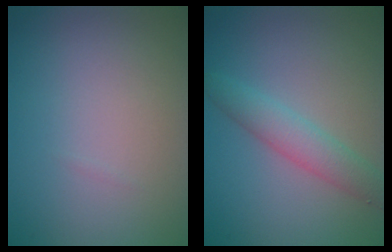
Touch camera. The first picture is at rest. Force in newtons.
{"total": 3.0, "press": 3.0, "slide": 0.3}